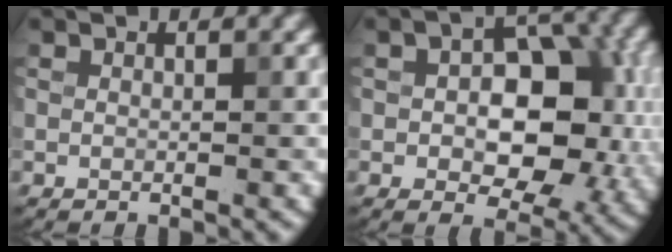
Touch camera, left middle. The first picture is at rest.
{"total": 9.4, "force": [-0.1, 5.8, 7.4], "torque": [-0.099, 0.003, -0.001]}